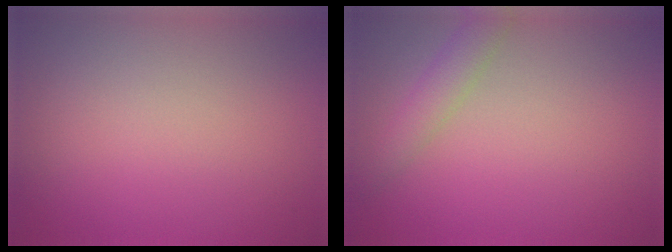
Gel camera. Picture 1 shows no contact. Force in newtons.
{"total": 2.1, "press": 2.1, "slide": 0.1}